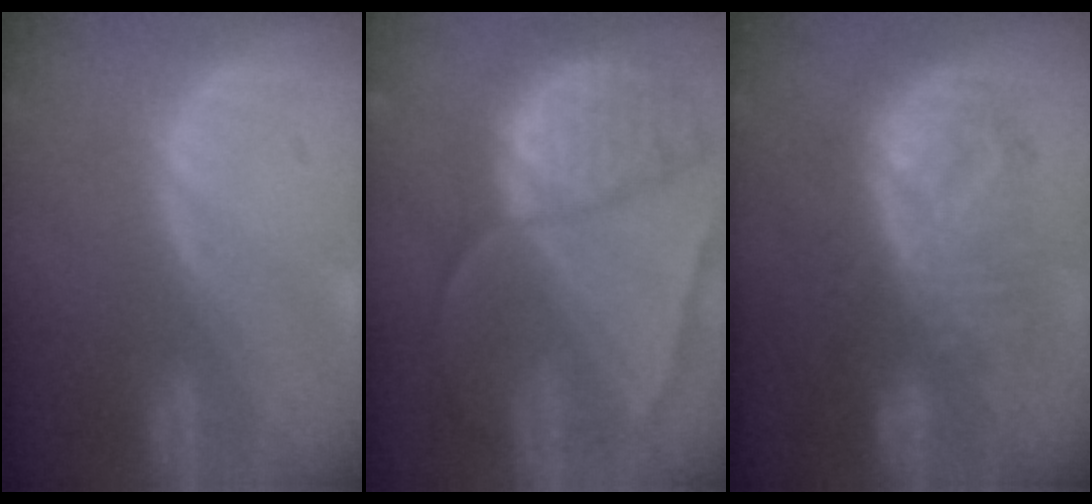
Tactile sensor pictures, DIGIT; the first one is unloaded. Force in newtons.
{"total": 10.6, "press": 8.8, "slide": 6.0}
{"total": 9.0, "press": 9.0, "slide": 0.3}